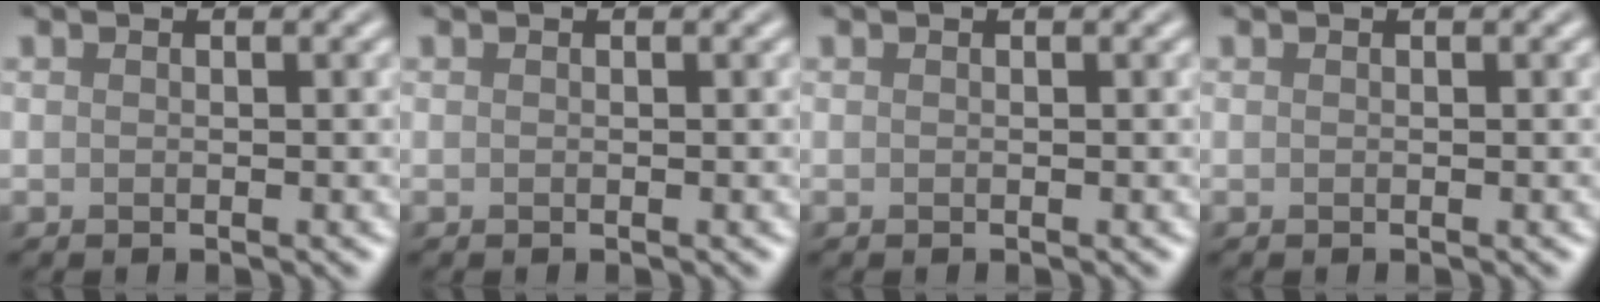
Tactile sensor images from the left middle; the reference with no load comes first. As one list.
[{"total": 0.0}, {"total": 0.0}, {"total": 0.0}]